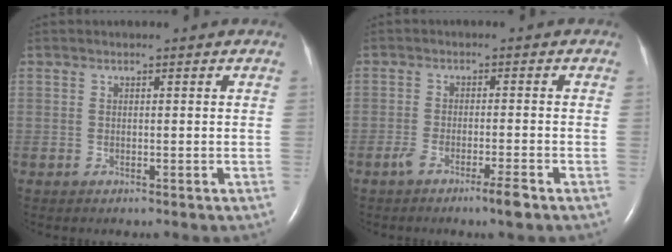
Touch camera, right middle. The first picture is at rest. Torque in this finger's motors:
{"motor_torque": [-0.02, 0.05, 0.06, 0.03]}